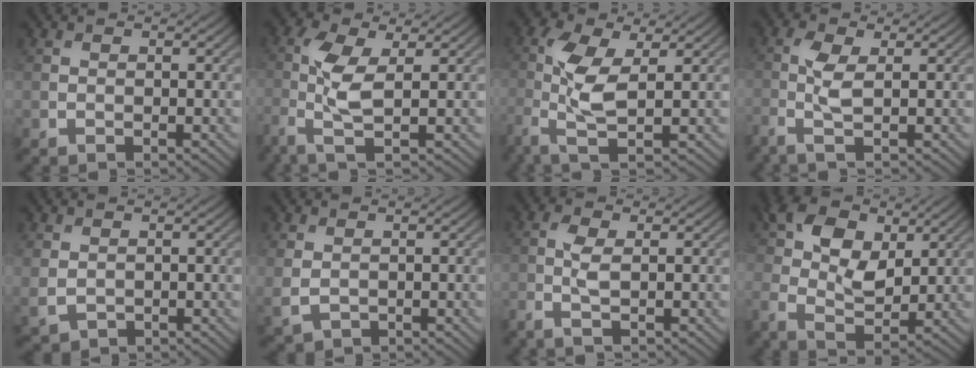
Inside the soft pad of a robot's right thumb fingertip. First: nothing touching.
{"total": 5.6, "force": [-0.6, 1.6, 5.3], "torque": [-0.136, 0.004, -0.018]}
{"total": 7.0, "force": [-0.4, 2.4, 6.5], "torque": [-0.161, 0.007, -0.018]}
{"total": 3.0, "force": [-0.4, 0.5, 3.0], "torque": [-0.072, 0.002, -0.016]}
{"total": 2.3, "force": [0.4, 1.8, 1.3], "torque": [-0.041, -0.008, 0.013]}
{"total": 2.4, "force": [0.2, 1.8, 1.6], "torque": [-0.050, -0.009, 0.009]}
{"total": 2.2, "force": [-0.5, 0.3, 2.1], "torque": [-0.051, 0.003, -0.018]}
{"total": 8.2, "force": [2.2, 5.3, 5.8], "torque": [-0.121, 0.000, 0.037]}